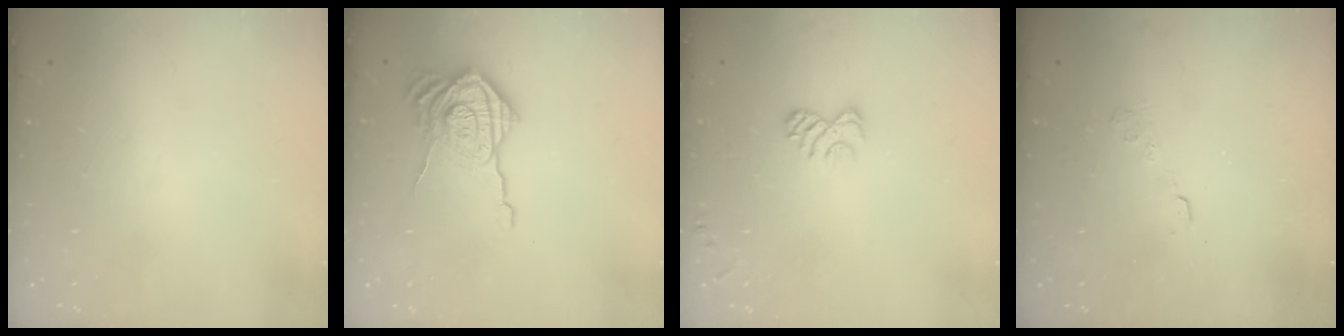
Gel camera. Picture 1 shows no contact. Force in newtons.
{"total": 16.7, "press": 16.6, "slide": 1.2}
{"total": 6.1, "press": 5.9, "slide": 1.4}
{"total": 2.7, "press": 2.3, "slide": 1.4}